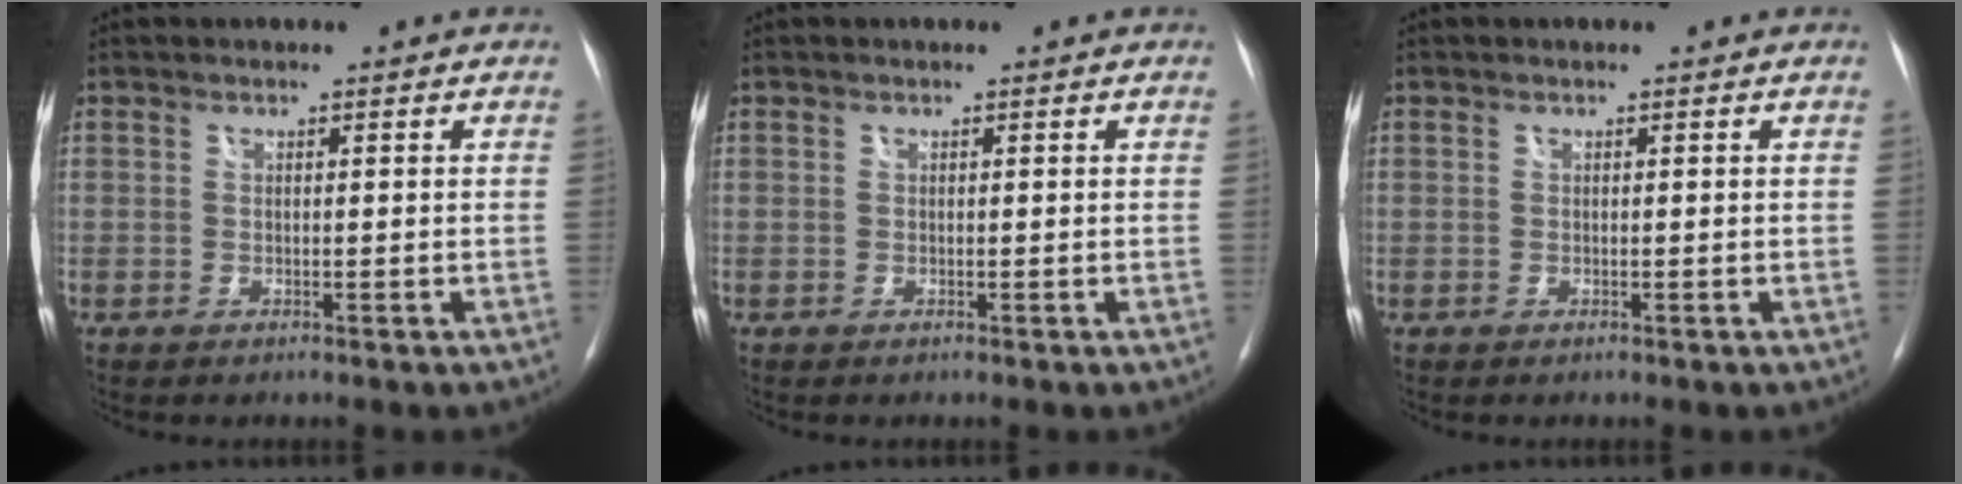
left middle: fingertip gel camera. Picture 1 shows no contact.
{"total": 0.0}
{"total": 0.0}